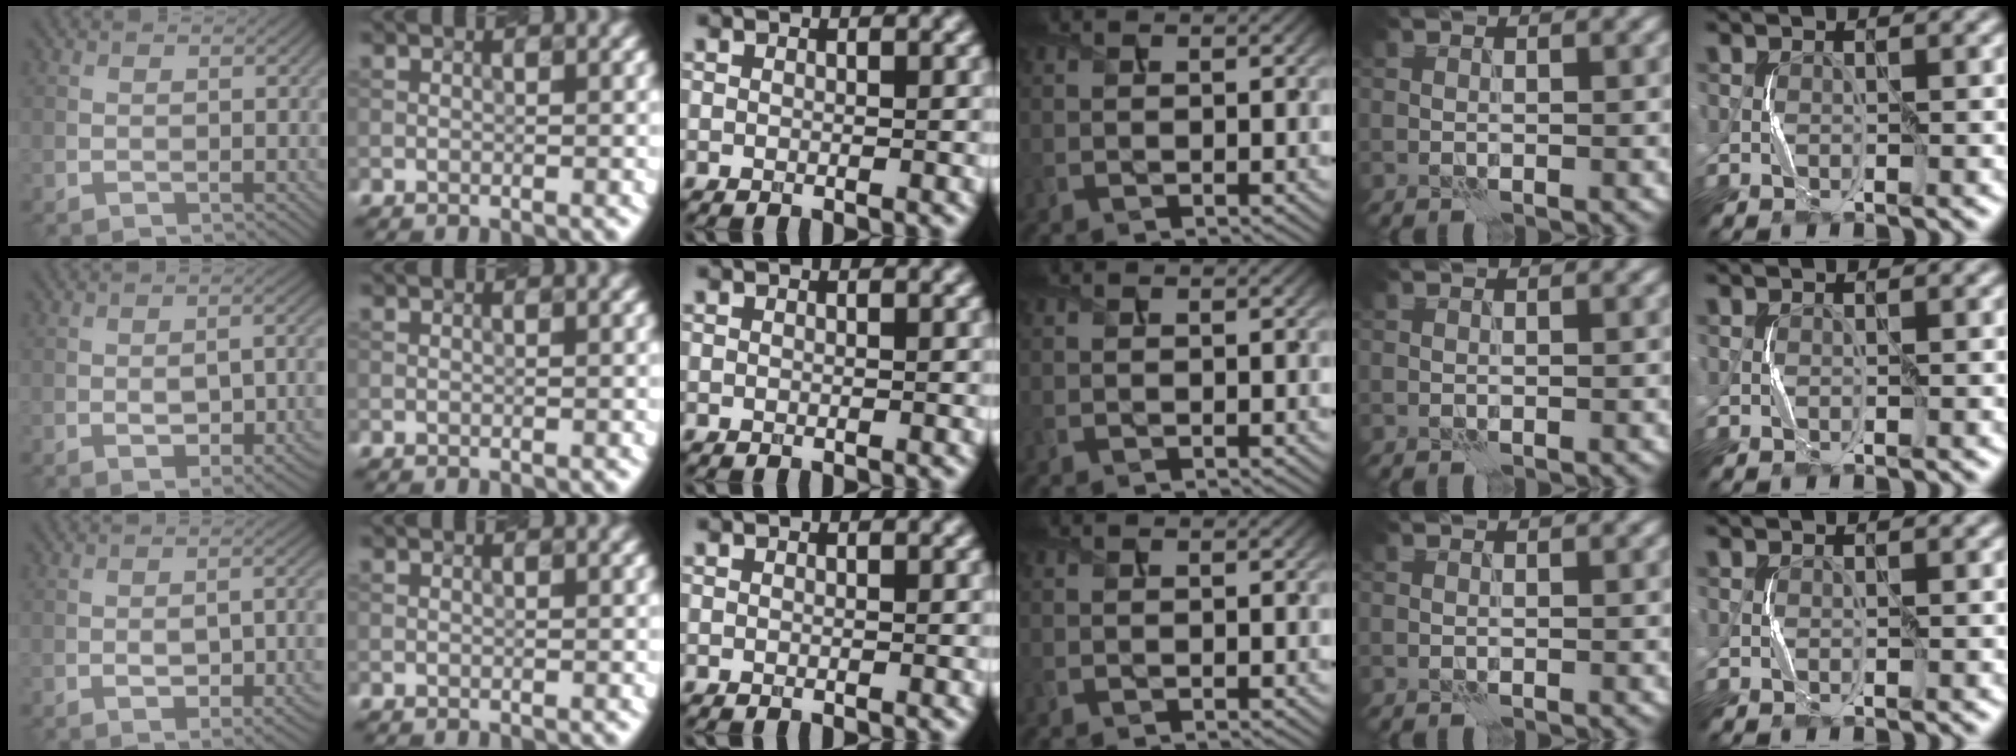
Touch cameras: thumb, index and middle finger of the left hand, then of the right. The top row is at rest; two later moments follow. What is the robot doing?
{"motion": "squeeze", "object": "air blower"}